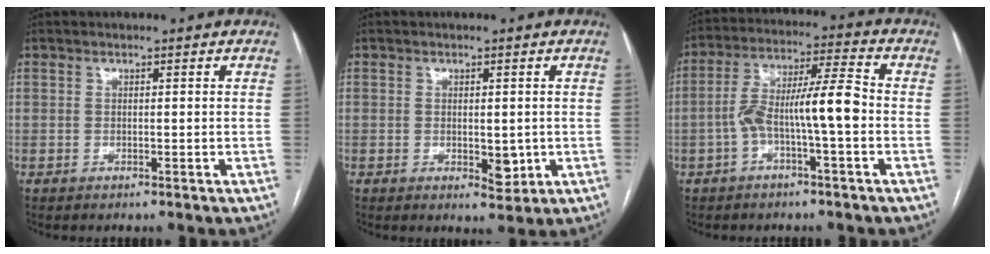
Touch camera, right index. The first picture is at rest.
{"total": 3.4, "force": [-0.4, 1.8, 2.8], "torque": [-0.035, -0.007, 0.002]}
{"total": 9.9, "force": [-2.3, 1.0, 9.6], "torque": [-0.172, 0.033, -0.042]}